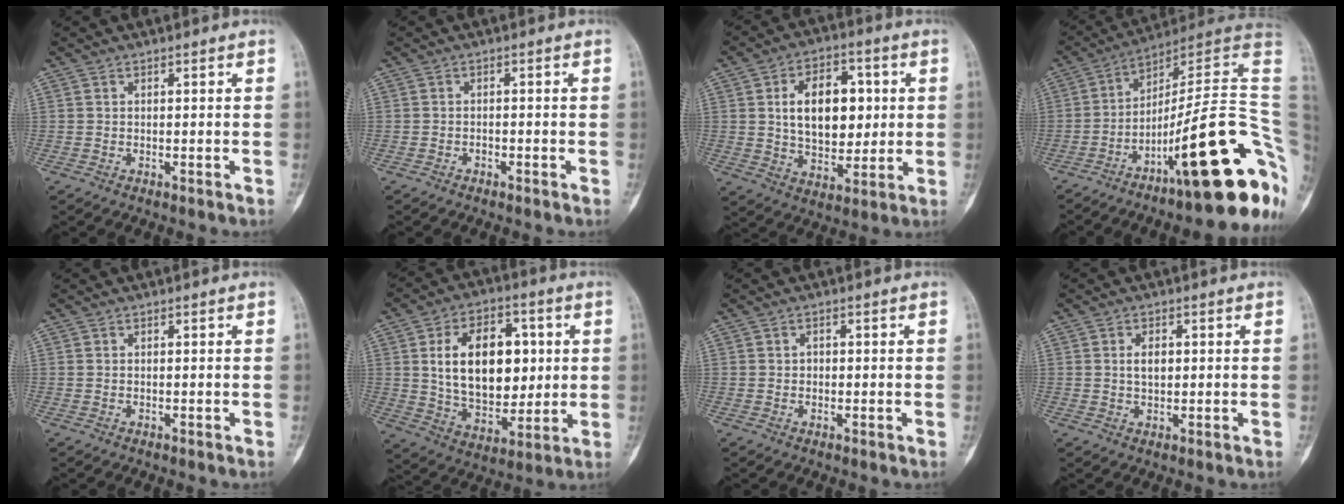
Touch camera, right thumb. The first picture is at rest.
{"total": 0.8, "force": [-0.6, 0.4, 0.3], "torque": [-0.008, 0.004, -0.012]}
{"total": 14.7, "force": [2.4, 9.4, 11.1], "torque": [-0.137, -0.001, 0.041]}
{"total": 27.2, "force": [-8.1, 5.3, 25.4], "torque": [-0.284, 0.061, -0.117]}
{"total": 0.0}
{"total": 18.7, "force": [3.1, 12.0, 14.0], "torque": [-0.185, -0.006, 0.059]}
{"total": 1.1, "force": [0.0, 1.0, 0.6], "torque": [-0.004, 0.003, -0.001]}
{"total": 3.1, "force": [0.5, 1.9, 2.4], "torque": [-0.036, -0.001, 0.010]}